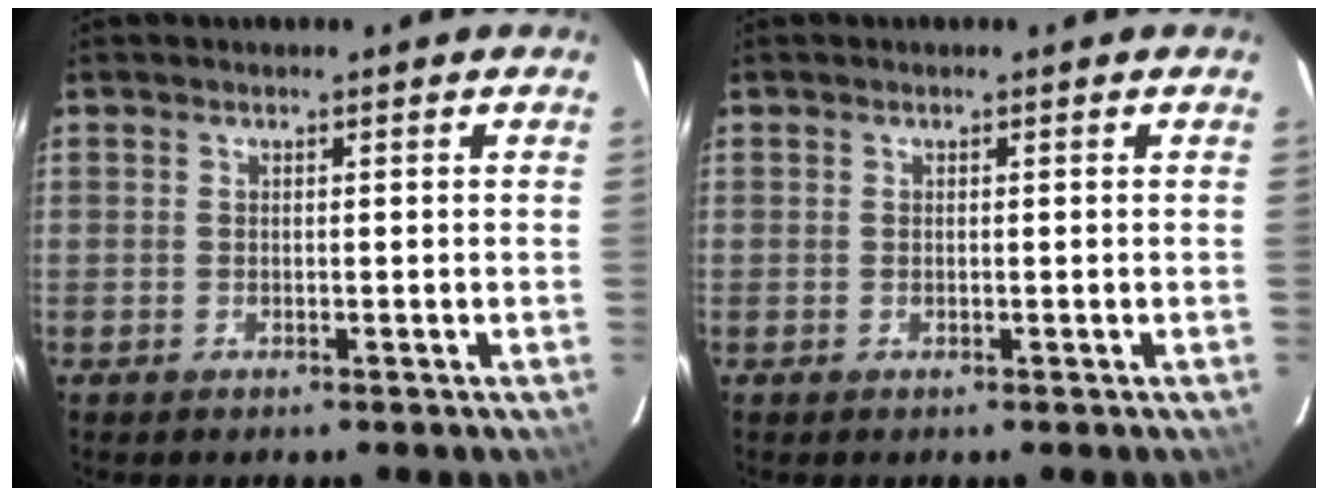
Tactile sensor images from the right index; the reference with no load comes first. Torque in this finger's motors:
{"motor_torque": [-0.14, 0.14, -0.03, -0.01]}